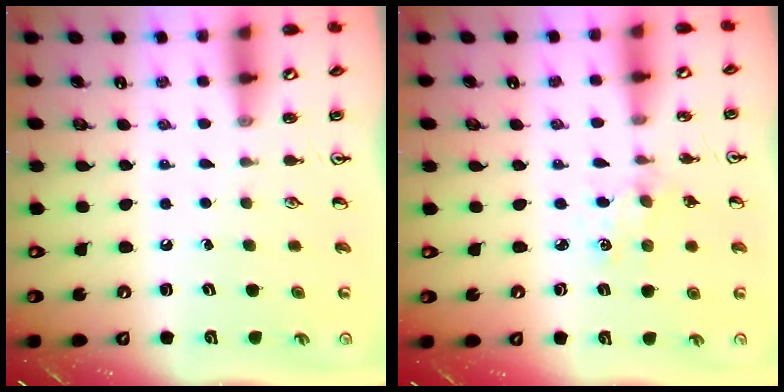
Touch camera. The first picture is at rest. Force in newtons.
{"total": 2.5, "press": 2.5, "slide": 0.5}